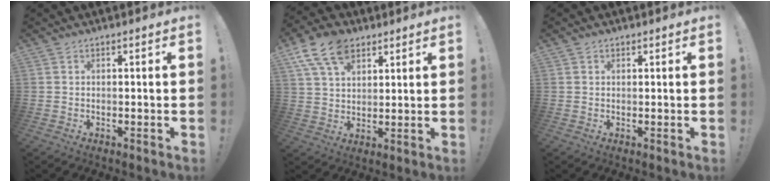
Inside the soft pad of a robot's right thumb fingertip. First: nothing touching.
{"total": 13.2, "force": [7.4, 8.2, 7.3], "torque": [-0.128, -0.022, 0.142]}
{"total": 0.7, "force": [0.4, 0.5, 0.2], "torque": [-0.003, 0.001, 0.008]}